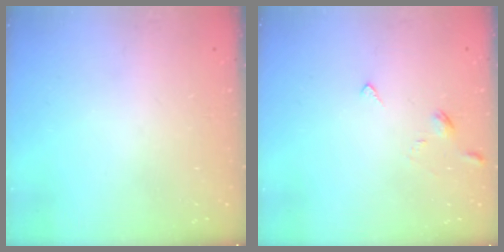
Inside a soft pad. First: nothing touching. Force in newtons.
{"total": 2.8, "press": 2.8, "slide": 0.6}